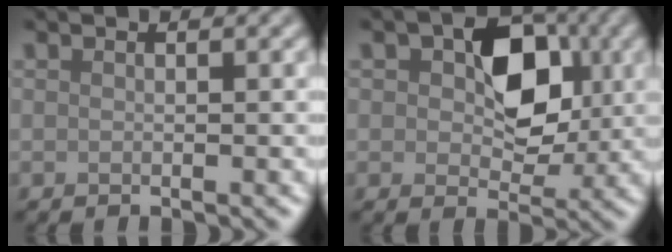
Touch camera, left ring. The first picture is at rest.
{"total": 6.6, "force": [1.2, 4.4, 4.8], "torque": [-0.065, 0.002, 0.013]}